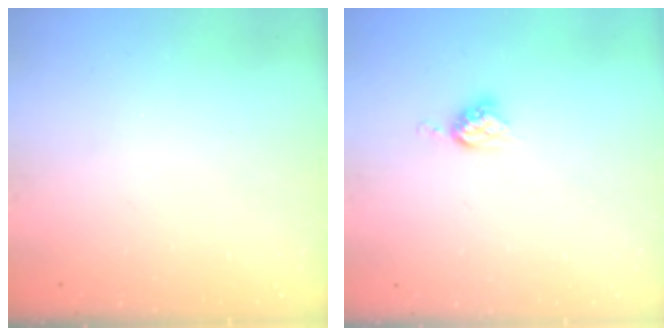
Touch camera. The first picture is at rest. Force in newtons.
{"total": 5.8, "press": 5.8, "slide": 0.3}